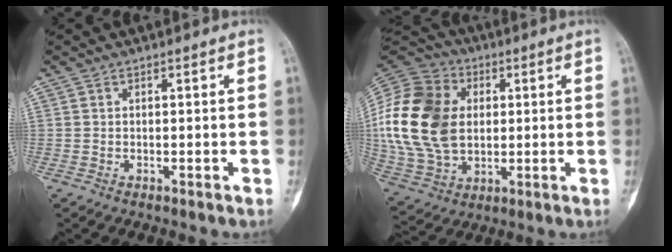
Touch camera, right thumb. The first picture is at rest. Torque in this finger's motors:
{"motor_torque": [1.99, 2.23, 0.86, -0.82, 0.13]}